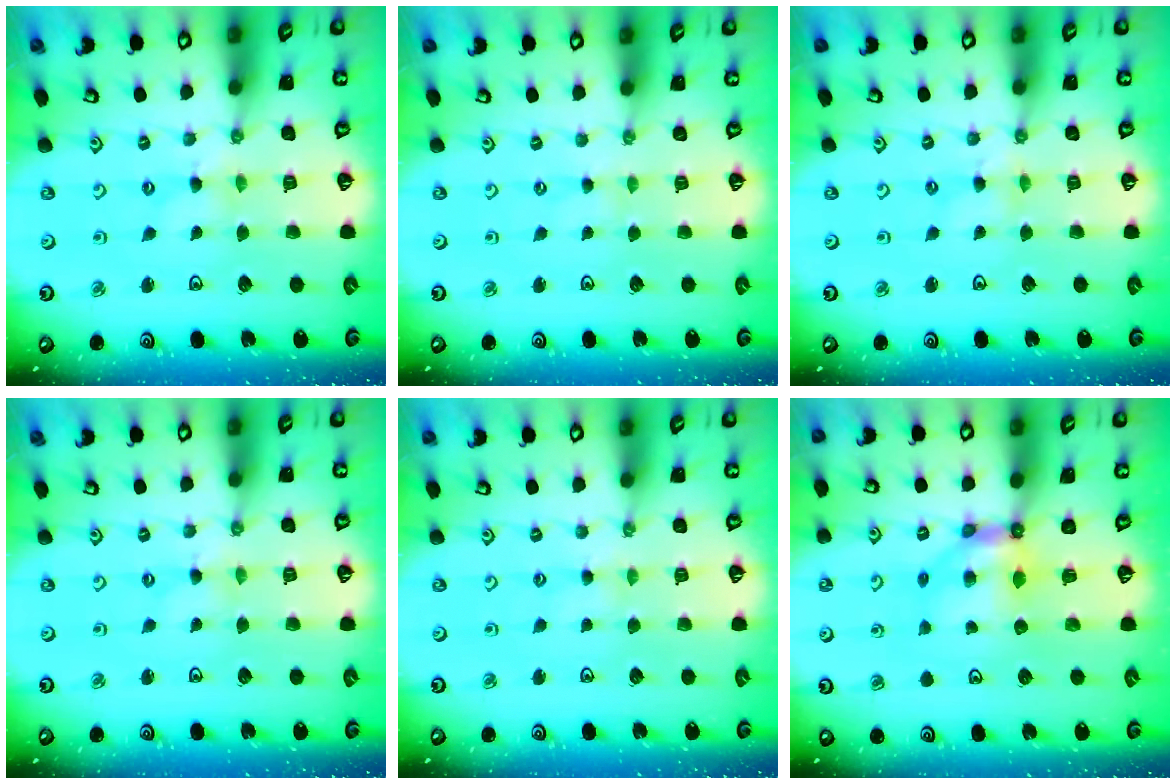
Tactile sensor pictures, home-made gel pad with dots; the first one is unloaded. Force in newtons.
{"total": 0.8, "press": 0.8, "slide": 0.1}
{"total": 0.9, "press": 0.8, "slide": 0.2}
{"total": 0.0}
{"total": 1.8, "press": 1.8, "slide": 0.4}
{"total": 6.4, "press": 6.4, "slide": 0.6}